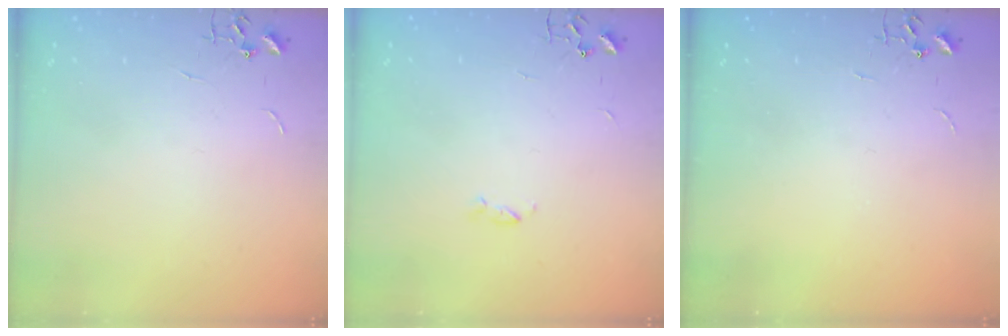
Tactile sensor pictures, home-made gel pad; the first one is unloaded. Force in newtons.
{"total": 2.4, "press": 2.4, "slide": 0.5}
{"total": 0.0}